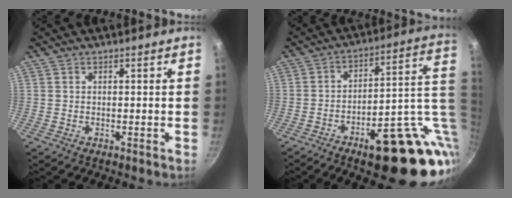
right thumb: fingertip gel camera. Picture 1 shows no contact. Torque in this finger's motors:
{"motor_torque": [3.46, 1.56, 1.62, -1.15, 0.10]}